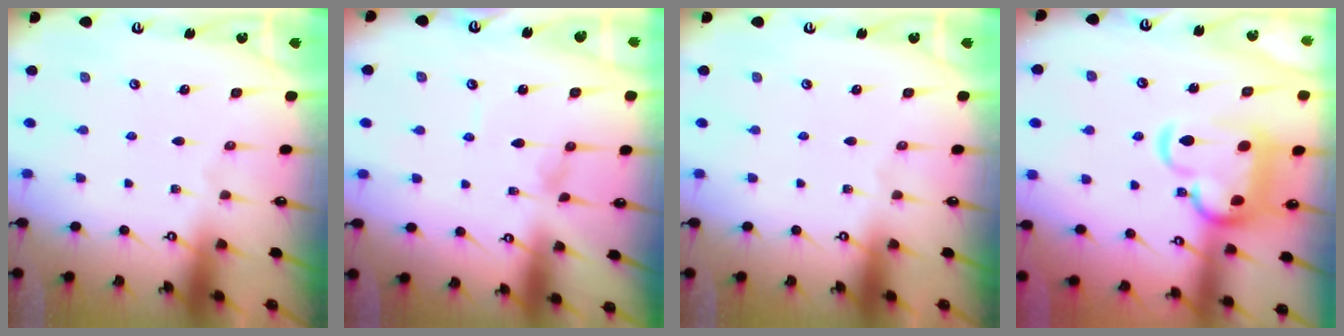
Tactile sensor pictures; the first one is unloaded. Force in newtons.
{"total": 0.0}
{"total": 0.0}
{"total": 11.2, "press": 11.1, "slide": 2.0}